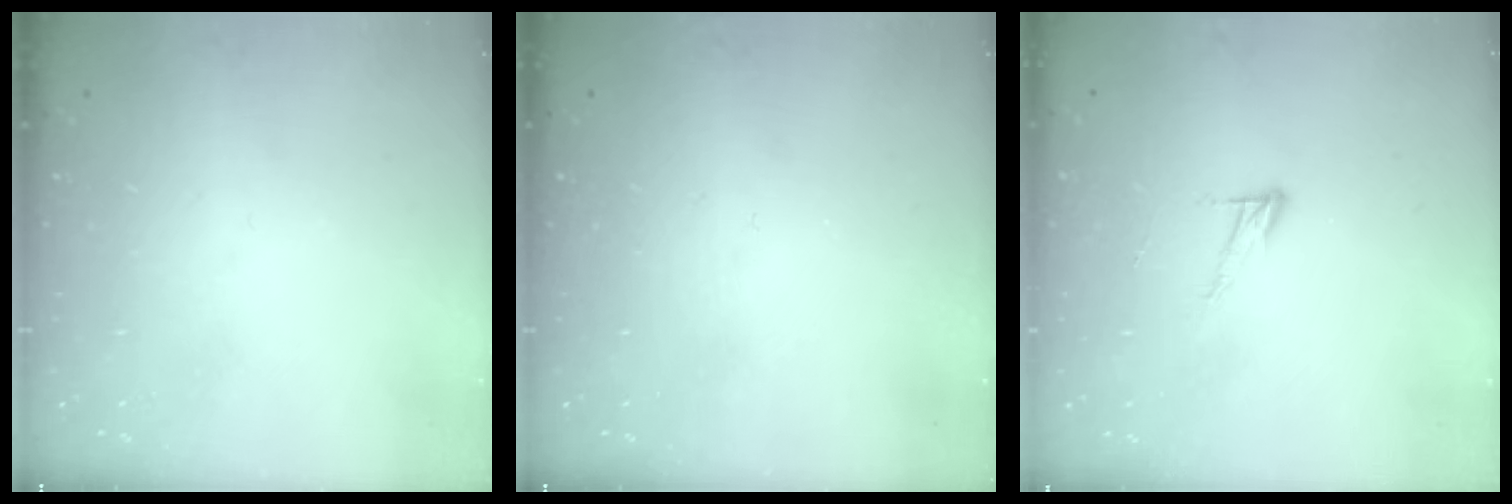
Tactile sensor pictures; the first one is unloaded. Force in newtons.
{"total": 0.0}
{"total": 5.9, "press": 5.9, "slide": 0.3}